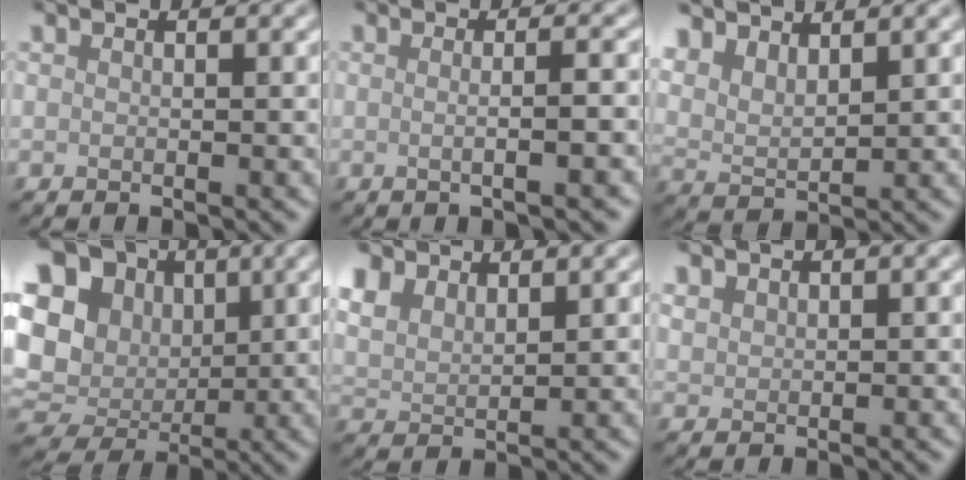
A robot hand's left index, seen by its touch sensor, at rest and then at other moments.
{"total": 4.3, "force": [0.1, 1.6, 3.9], "torque": [-0.019, 0.006, -0.017]}
{"total": 4.8, "force": [3.7, 1.9, 2.3], "torque": [-0.051, 0.002, 0.069]}
{"total": 17.2, "force": [2.8, 14.7, 8.4], "torque": [-0.196, 0.029, 0.034]}
{"total": 5.0, "force": [3.6, 2.6, 2.3], "torque": [-0.059, 0.009, 0.065]}
{"total": 1.2, "force": [1.0, 0.6, 0.1], "torque": [-0.004, 0.001, 0.023]}